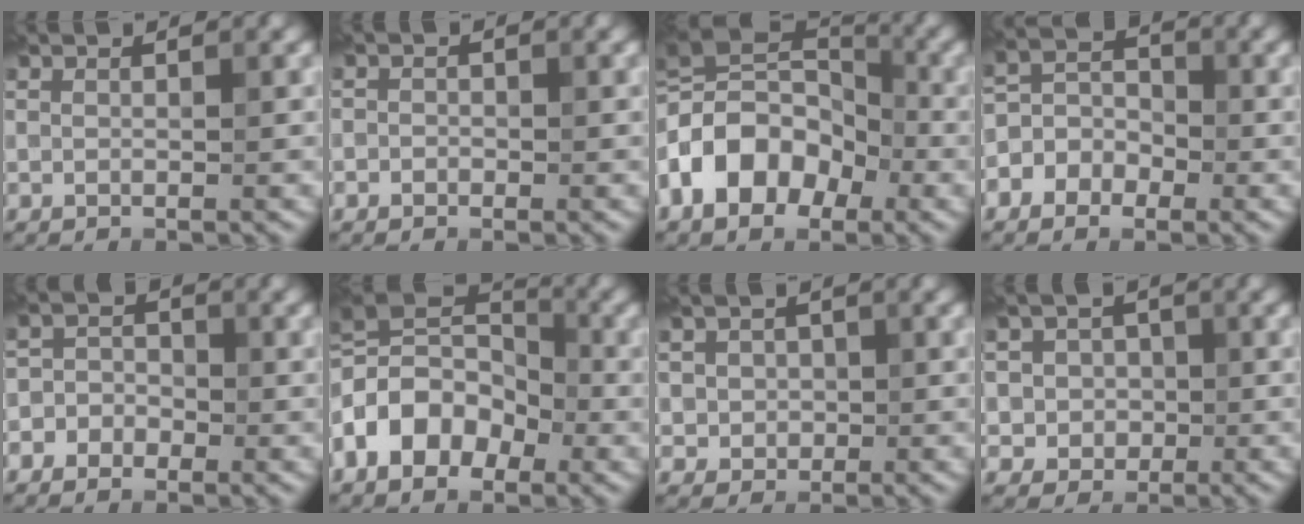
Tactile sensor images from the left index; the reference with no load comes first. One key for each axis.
{"total": 1.0, "fx": -0.4, "fy": 0.9, "fz": 0.1, "tx": 0.014, "ty": -0.002, "tz": -0.015}
{"total": 10.4, "fx": -3.4, "fy": 7.1, "fz": 6.8, "tx": -0.128, "ty": 0.016, "tz": -0.086}
{"total": 4.3, "fx": -1.7, "fy": 3.6, "fz": 1.6, "tx": 0.000, "ty": 0.013, "tz": -0.050}
{"total": 3.2, "fx": -1.5, "fy": 2.8, "fz": 0.6, "tx": 0.020, "ty": 0.008, "tz": -0.042}
{"total": 8.4, "fx": -3.0, "fy": 5.8, "fz": 5.3, "tx": -0.098, "ty": 0.015, "tz": -0.079}
{"total": 2.7, "fx": 0.1, "fy": 2.5, "fz": 1.1, "tx": -0.011, "ty": 0.006, "tz": -0.004}
{"total": 3.7, "fx": 0.0, "fy": 3.6, "fz": 1.1, "tx": -0.003, "ty": 0.013, "tz": -0.014}